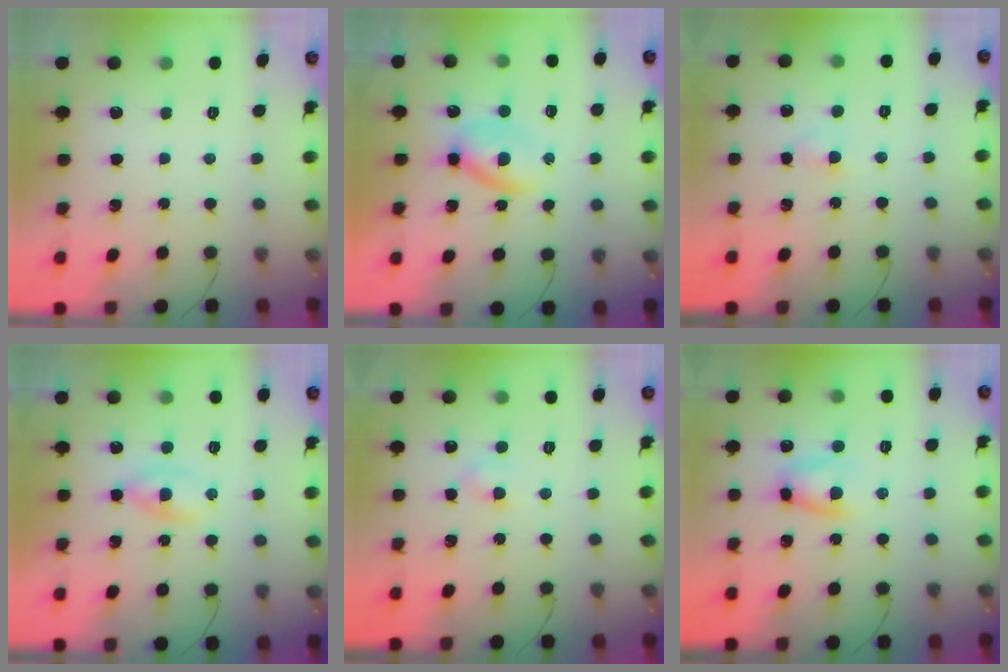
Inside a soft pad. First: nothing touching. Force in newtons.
{"total": 3.9, "press": 3.9, "slide": 0.4}
{"total": 2.2, "press": 2.0, "slide": 1.0}
{"total": 3.2, "press": 3.0, "slide": 1.3}
{"total": 2.8, "press": 2.6, "slide": 1.2}
{"total": 6.8, "press": 6.8, "slide": 1.0}